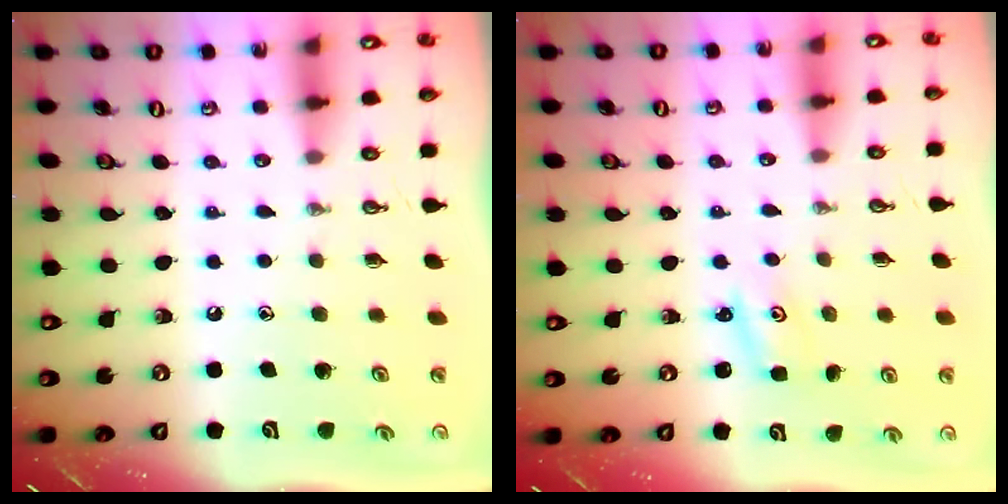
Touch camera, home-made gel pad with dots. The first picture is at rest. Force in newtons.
{"total": 2.2, "press": 2.2, "slide": 0.3}